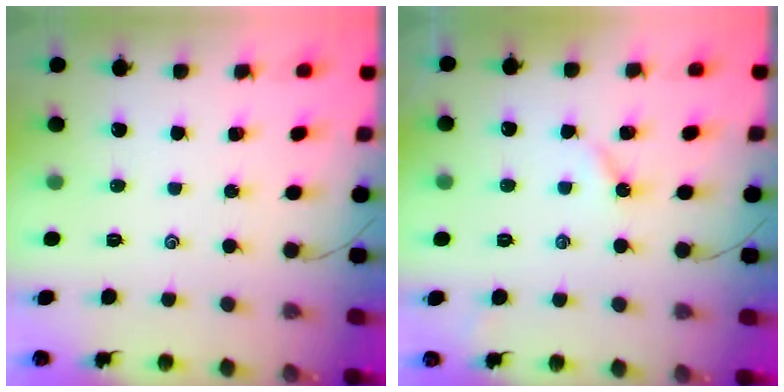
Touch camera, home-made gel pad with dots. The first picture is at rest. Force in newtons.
{"total": 2.0, "press": 2.0, "slide": 0.3}